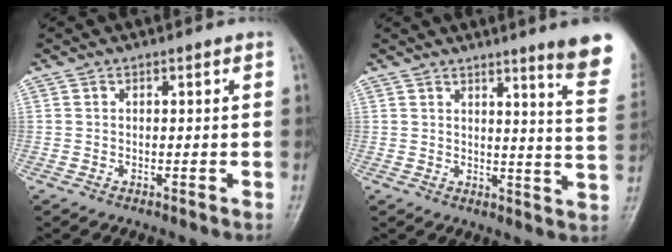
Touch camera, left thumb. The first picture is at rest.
{"total": 12.2, "force": [8.6, 0.1, 8.7], "torque": [-0.092, -0.060, 0.090]}